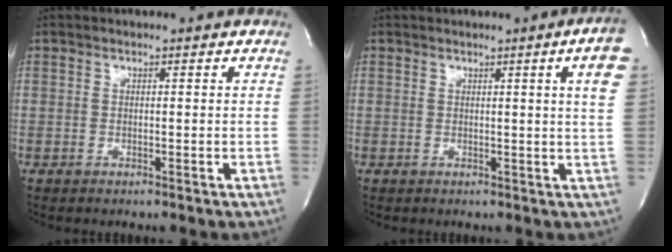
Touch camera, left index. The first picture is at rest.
{"total": 4.8, "force": [1.9, -0.8, 4.3], "torque": [-0.053, -0.011, 0.014]}